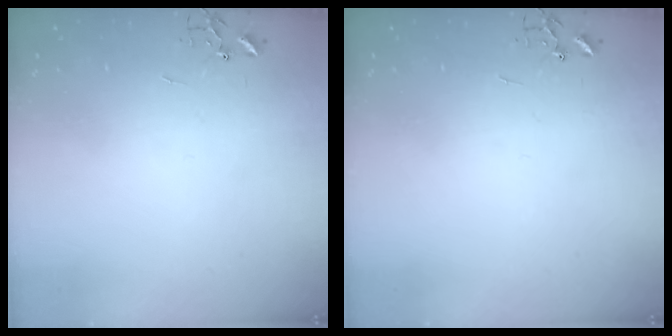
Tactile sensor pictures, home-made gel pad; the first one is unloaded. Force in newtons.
{"total": 0.0}